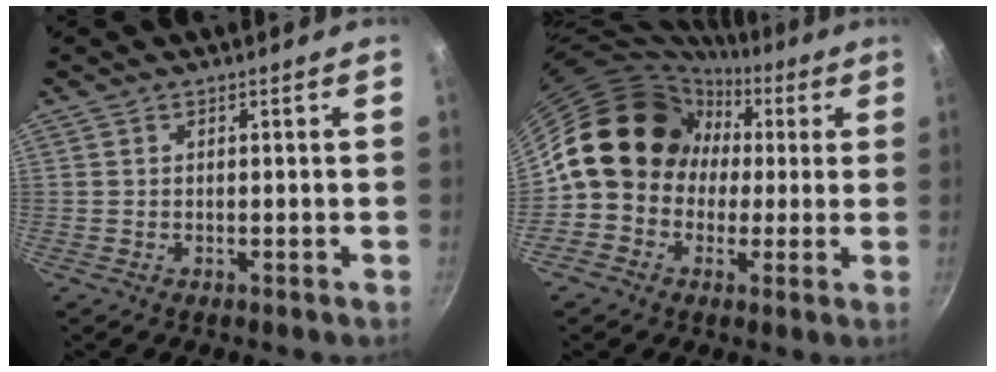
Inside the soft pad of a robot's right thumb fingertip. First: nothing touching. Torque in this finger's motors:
{"motor_torque": [1.63, 3.38, 1.50, -0.35, 0.45]}